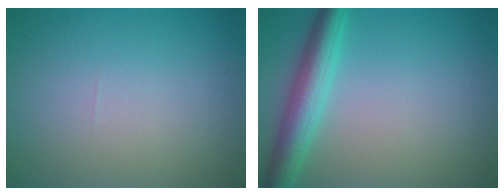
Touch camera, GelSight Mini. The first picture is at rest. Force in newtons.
{"total": 4.6, "press": 4.6, "slide": 0.1}